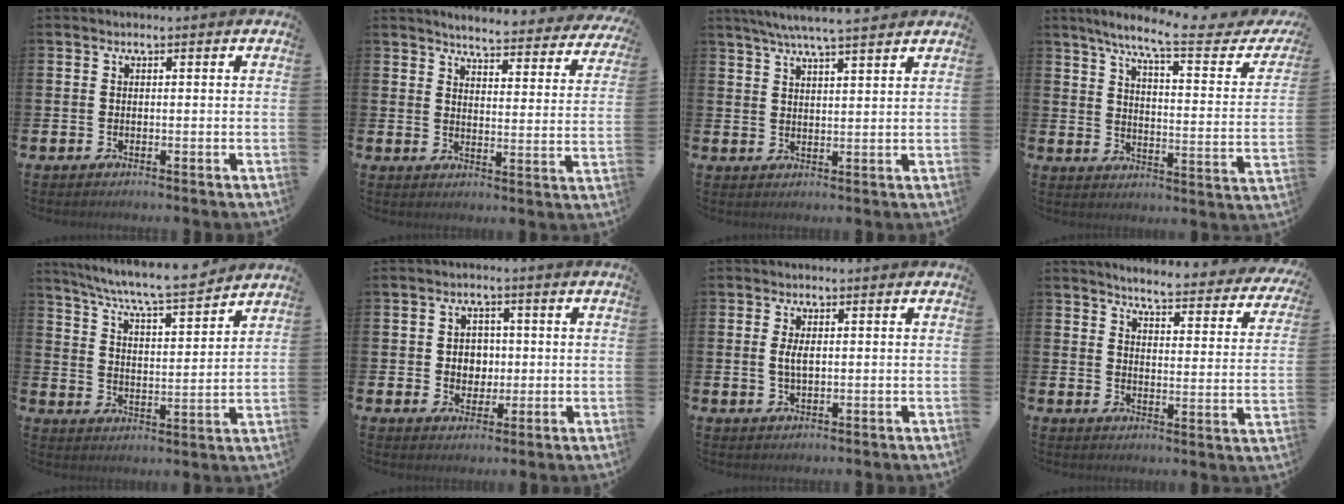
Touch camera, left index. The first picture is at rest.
{"total": 4.6, "force": [4.5, 0.2, 0.7], "torque": [-0.021, -0.042, 0.072]}
{"total": 5.7, "force": [5.3, 0.1, 2.3], "torque": [-0.055, -0.016, 0.094]}
{"total": 9.4, "force": [7.4, 0.9, 5.7], "torque": [-0.115, -0.046, 0.112]}
{"total": 7.6, "force": [7.2, 0.1, 2.5], "torque": [-0.079, -0.055, 0.123]}
{"total": 3.4, "force": [0.5, 3.1, 1.3], "torque": [-0.015, 0.002, 0.000]}
{"total": 2.4, "force": [0.4, 1.0, 2.1], "torque": [-0.038, 0.004, 0.003]}
{"total": 4.5, "force": [4.4, 0.1, 1.0], "torque": [-0.035, -0.040, 0.069]}